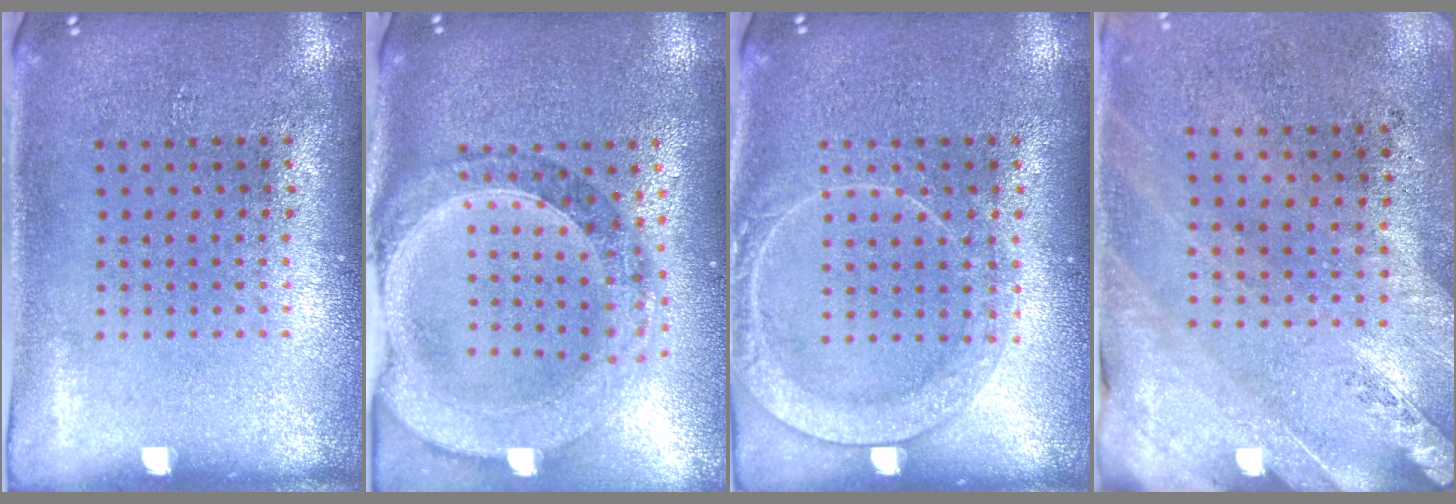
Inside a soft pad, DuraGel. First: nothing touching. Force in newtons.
{"total": 1.6, "press": 1.5, "slide": 0.6}
{"total": 2.3, "press": 2.3, "slide": 0.3}
{"total": 2.4, "press": 2.1, "slide": 1.3}